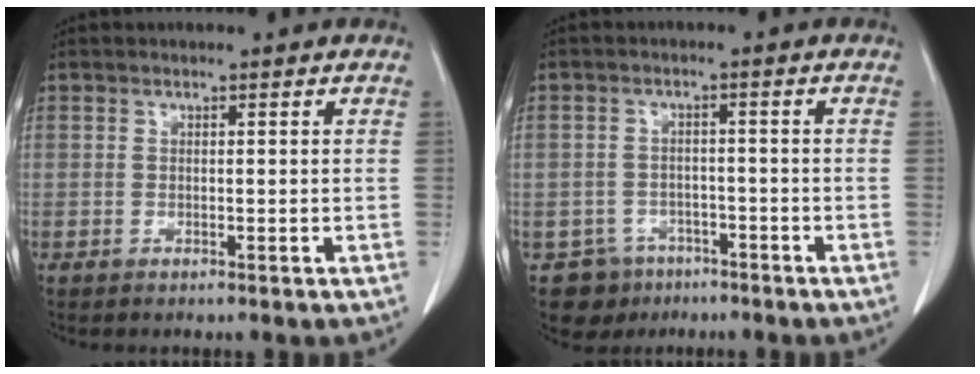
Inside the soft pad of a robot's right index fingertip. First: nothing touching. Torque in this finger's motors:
{"motor_torque": [-1.16, 0.00, -1.05, -0.21]}